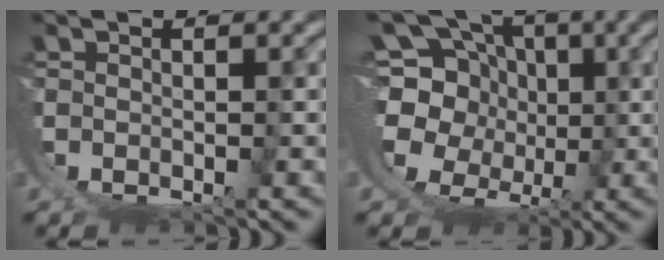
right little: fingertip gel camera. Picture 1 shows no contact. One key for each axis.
{"total": 12.7, "fx": 1.0, "fy": 10.1, "fz": 7.6, "tx": -0.167, "ty": -0.040, "tz": 0.020}